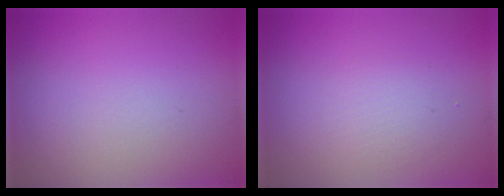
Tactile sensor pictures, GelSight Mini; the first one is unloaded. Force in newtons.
{"total": 1.7, "press": 1.6, "slide": 0.1}